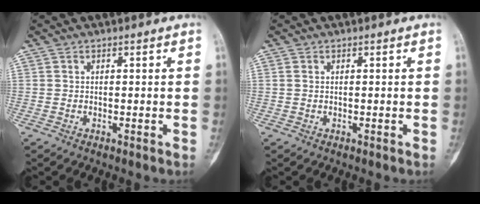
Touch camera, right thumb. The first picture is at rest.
{"total": 0.0}